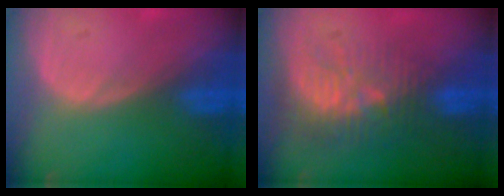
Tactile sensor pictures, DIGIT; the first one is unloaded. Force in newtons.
{"total": 10.2, "press": 8.8, "slide": 5.0}